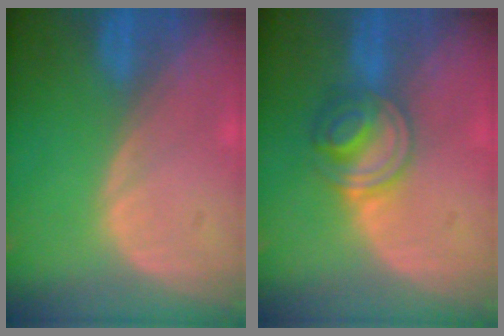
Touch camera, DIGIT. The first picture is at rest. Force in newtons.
{"total": 5.6, "press": 5.6, "slide": 0.6}